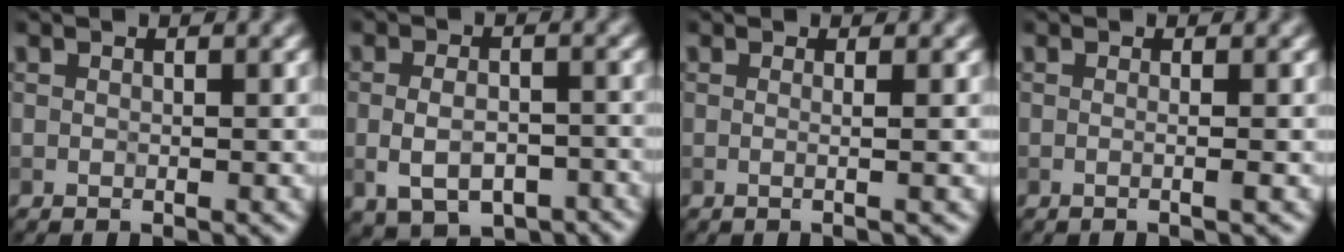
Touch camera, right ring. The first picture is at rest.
{"total": 5.6, "force": [-2.2, 3.2, 4.0], "torque": [-0.067, -0.005, -0.034]}
{"total": 2.8, "force": [0.6, 1.4, 2.3], "torque": [-0.006, 0.005, -0.023]}
{"total": 2.3, "force": [0.4, 1.1, 2.0], "torque": [-0.003, -0.005, -0.022]}